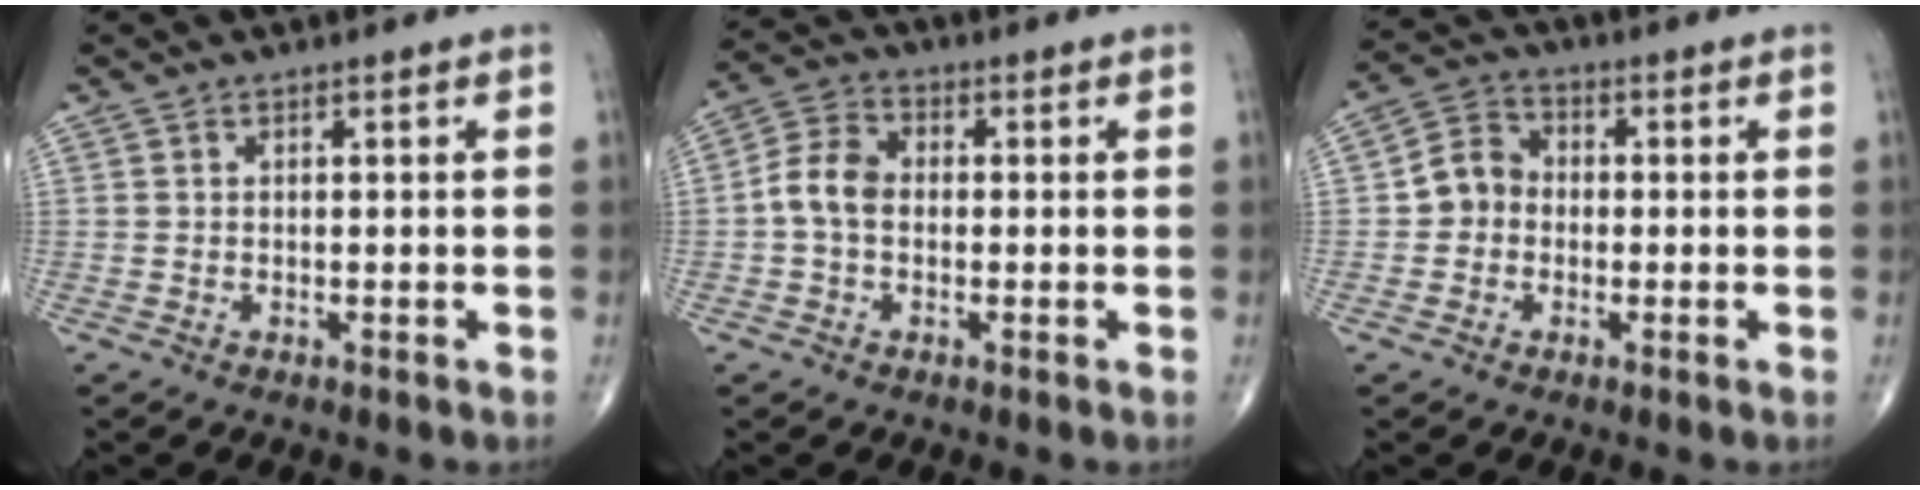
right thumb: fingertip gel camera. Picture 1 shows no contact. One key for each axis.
{"total": 6.5, "fx": -0.6, "fy": 4.7, "fz": 4.4, "tx": -0.081, "ty": 0.022, "tz": -0.023}
{"total": 6.0, "fx": -0.8, "fy": 5.3, "fz": 2.8, "tx": -0.028, "ty": 0.022, "tz": -0.028}